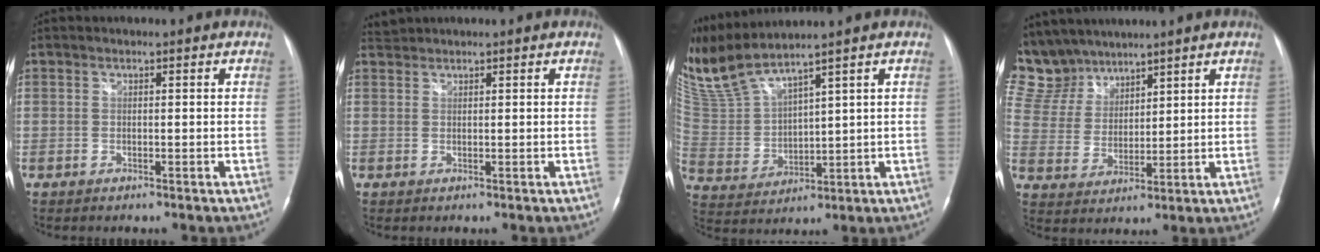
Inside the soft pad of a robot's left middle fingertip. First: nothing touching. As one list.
[{"total": 1.3, "force": [1.2, -0.2, -0.4], "torque": [-0.003, 0.011, 0.031]}, {"total": 11.3, "force": [9.6, 0.1, 5.9], "torque": [-0.143, 0.005, 0.207]}, {"total": 12.0, "force": [10.5, 5.5, 1.5], "torque": [-0.056, 0.023, 0.227]}]